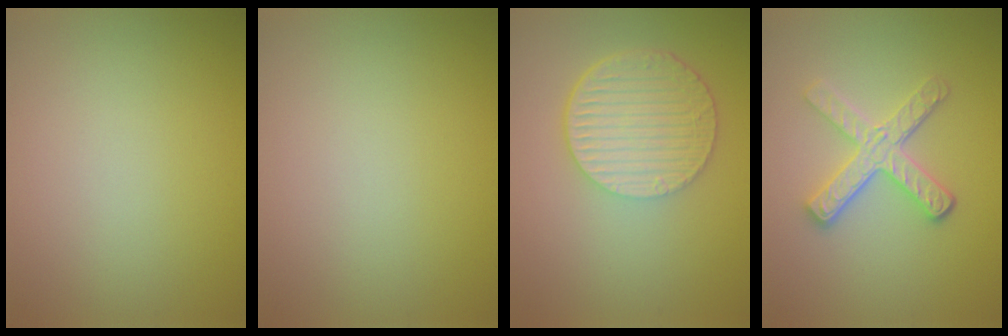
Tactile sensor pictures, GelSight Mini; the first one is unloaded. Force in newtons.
{"total": 0.0}
{"total": 6.4, "press": 4.5, "slide": 4.5}
{"total": 3.6, "press": 3.1, "slide": 1.8}